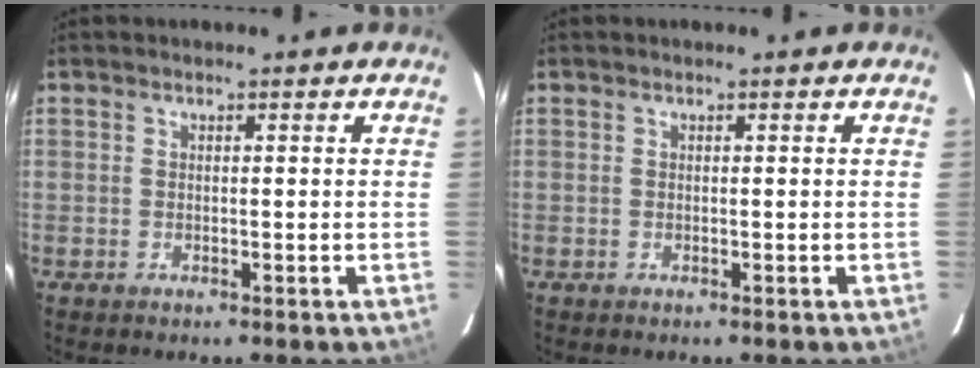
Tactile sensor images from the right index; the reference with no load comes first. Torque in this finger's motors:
{"motor_torque": [0.00, 0.00, 0.00, 0.00]}